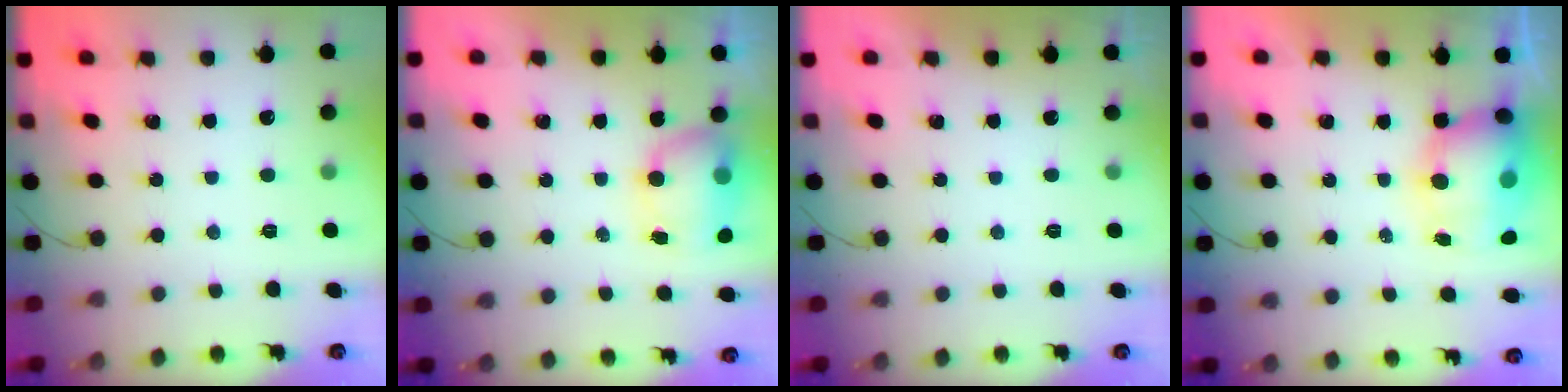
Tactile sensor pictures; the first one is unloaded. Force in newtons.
{"total": 7.0, "press": 7.0, "slide": 1.1}
{"total": 0.0}
{"total": 12.0, "press": 11.6, "slide": 3.0}